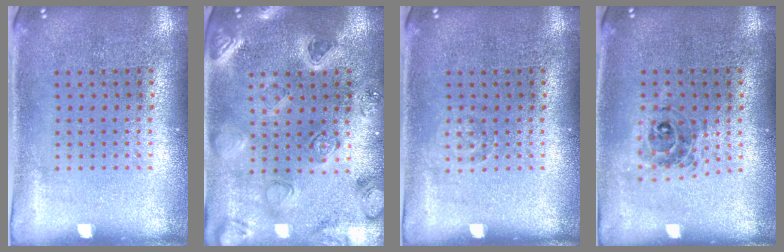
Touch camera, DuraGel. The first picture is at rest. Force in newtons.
{"total": 2.3, "press": 2.3, "slide": 0.3}
{"total": 0.7, "press": 0.7, "slide": 0.2}
{"total": 0.8, "press": 0.8, "slide": 0.1}